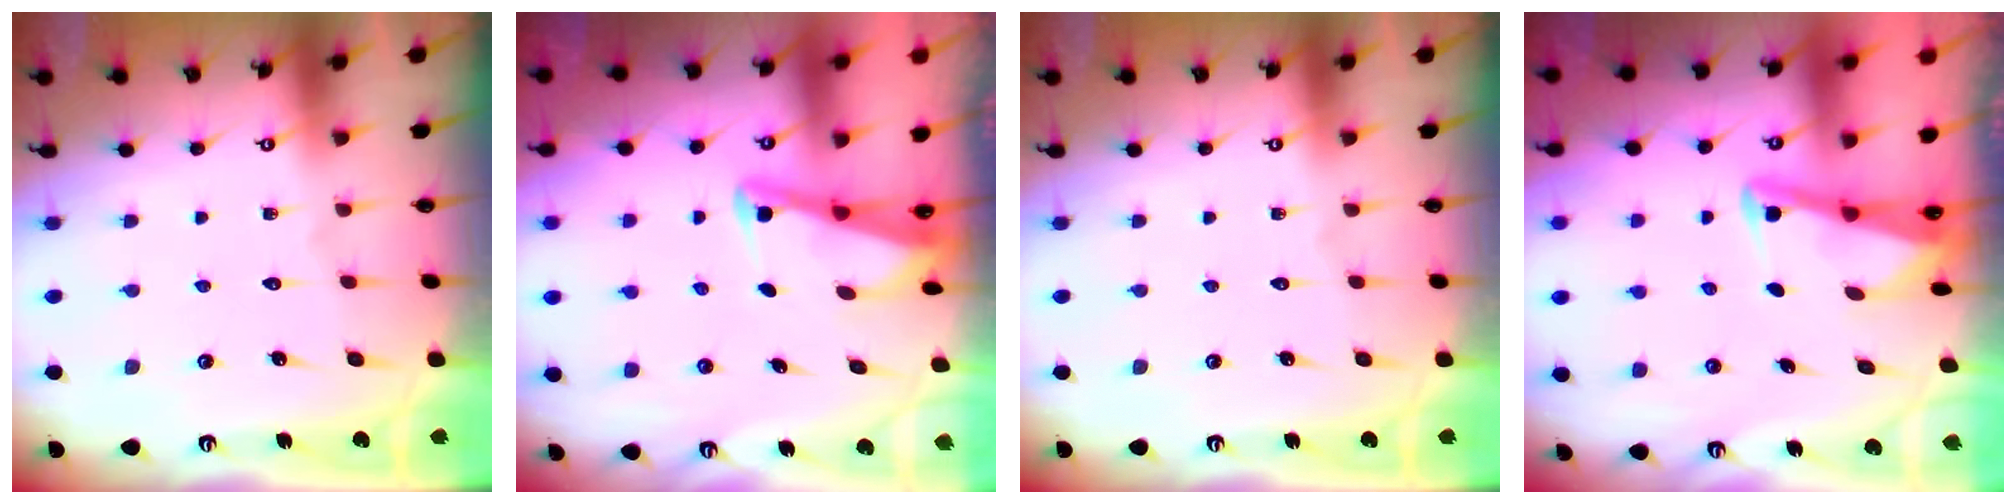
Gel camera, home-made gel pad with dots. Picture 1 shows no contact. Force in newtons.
{"total": 2.8, "press": 2.8, "slide": 0.3}
{"total": 0.0}
{"total": 3.0, "press": 2.9, "slide": 0.4}